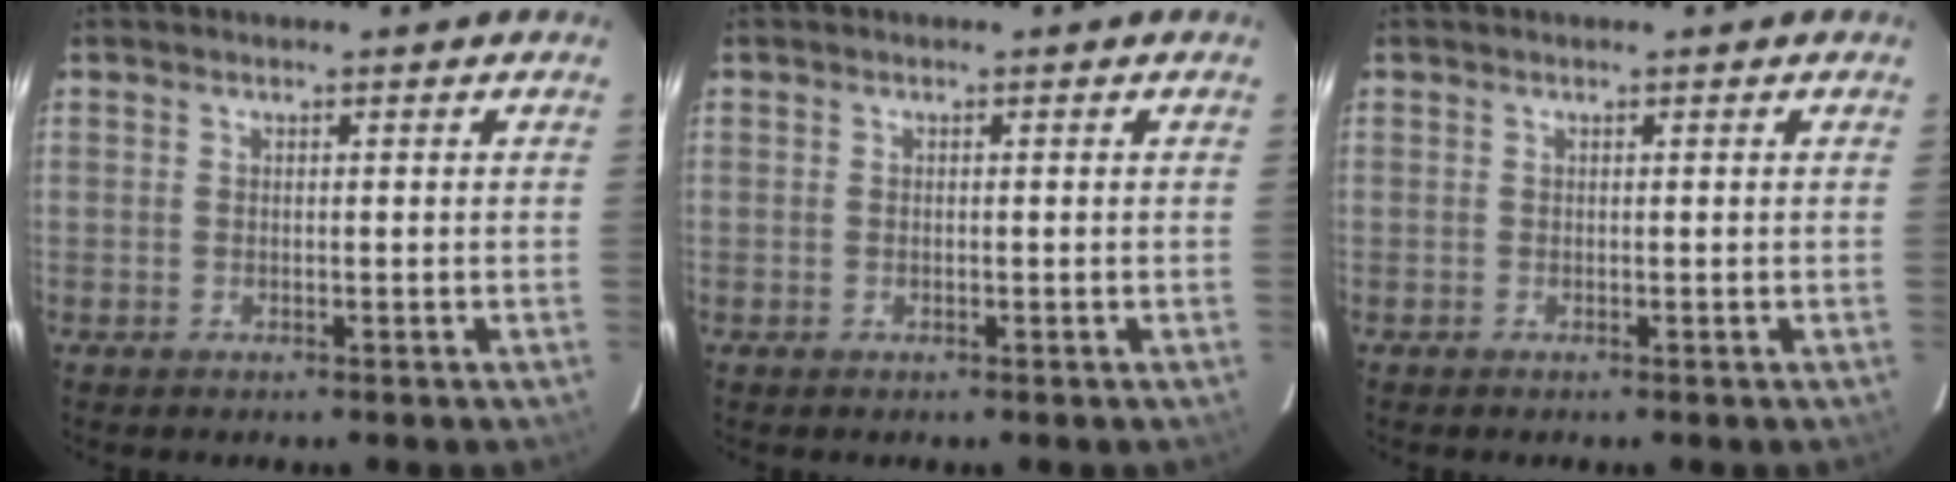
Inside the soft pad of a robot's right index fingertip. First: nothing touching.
{"total": 0.0}
{"total": 0.0}